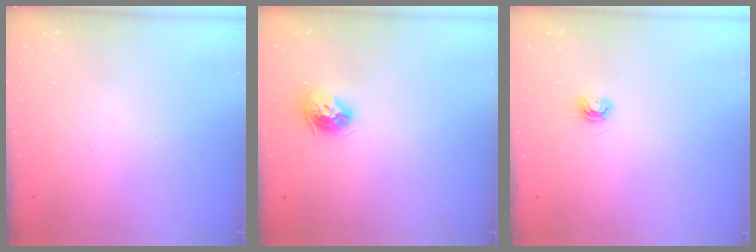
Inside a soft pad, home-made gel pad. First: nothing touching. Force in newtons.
{"total": 8.9, "press": 8.8, "slide": 1.2}
{"total": 3.4, "press": 3.4, "slide": 0.4}